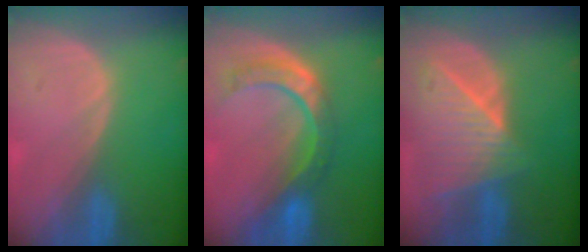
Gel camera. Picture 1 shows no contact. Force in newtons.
{"total": 8.7, "press": 7.3, "slide": 4.7}
{"total": 9.0, "press": 8.0, "slide": 4.1}